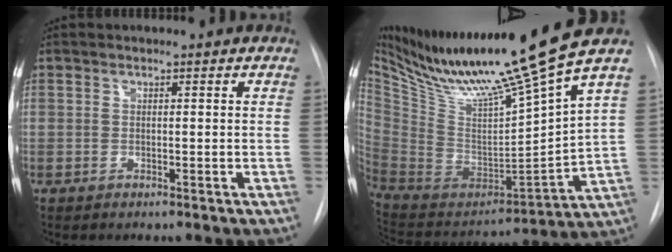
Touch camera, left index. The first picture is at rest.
{"total": 22.6, "force": [17.5, -1.4, 14.2], "torque": [-0.238, -0.042, 0.313]}